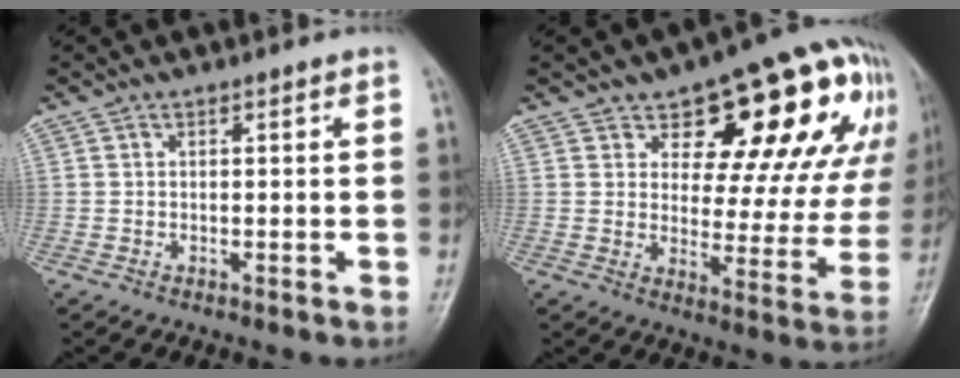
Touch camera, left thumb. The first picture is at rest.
{"total": 22.8, "force": [10.3, 10.5, 17.4], "torque": [-0.176, -0.016, 0.142]}